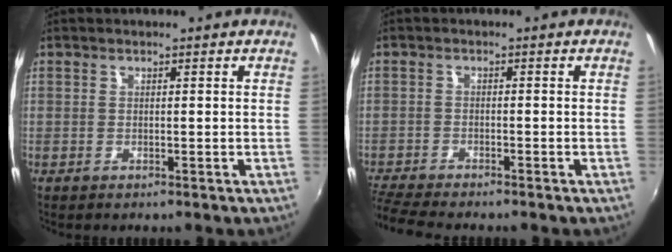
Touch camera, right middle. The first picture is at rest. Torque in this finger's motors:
{"motor_torque": [1.00, -1.14, 0.29, 0.08]}